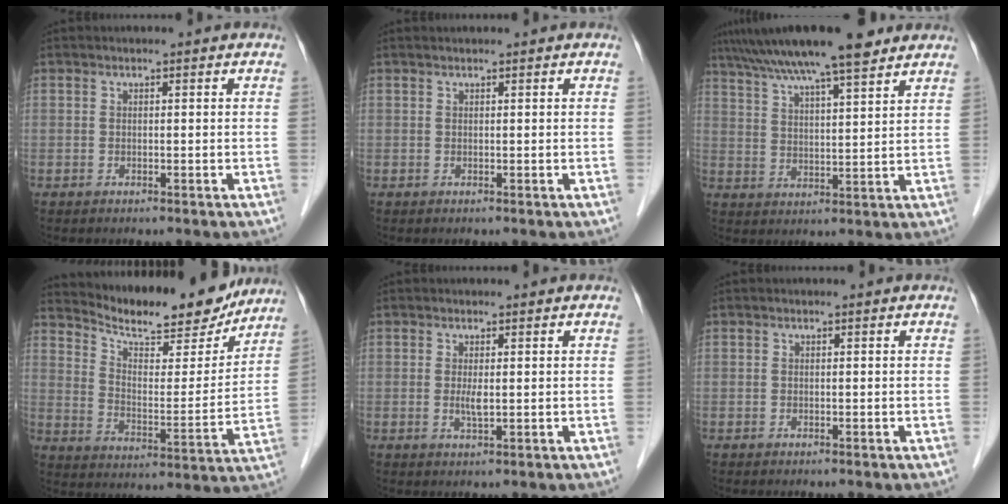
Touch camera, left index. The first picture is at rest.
{"total": 0.0}
{"total": 15.1, "force": [12.1, 1.3, 9.0], "torque": [-0.151, 0.029, 0.191]}
{"total": 18.4, "force": [16.9, 3.5, 6.3], "torque": [-0.103, -0.017, 0.245]}
{"total": 1.5, "force": [0.1, 0.3, 1.5], "torque": [-0.035, -0.004, 0.003]}
{"total": 0.0}